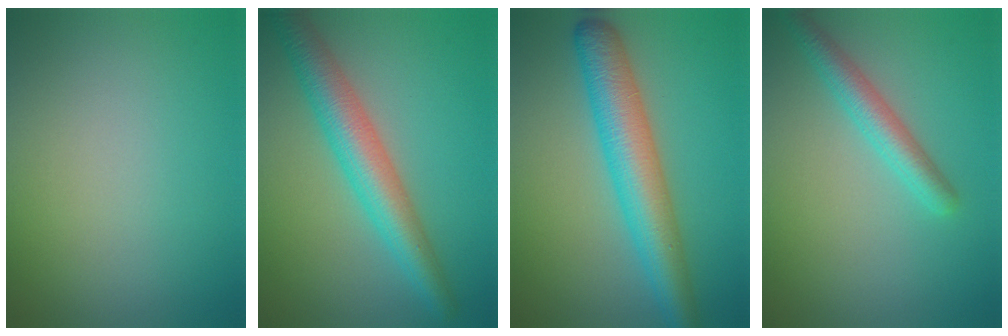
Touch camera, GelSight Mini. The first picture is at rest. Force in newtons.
{"total": 5.7, "press": 5.7, "slide": 0.1}
{"total": 6.8, "press": 6.8, "slide": 0.1}
{"total": 2.9, "press": 2.9, "slide": 0.1}